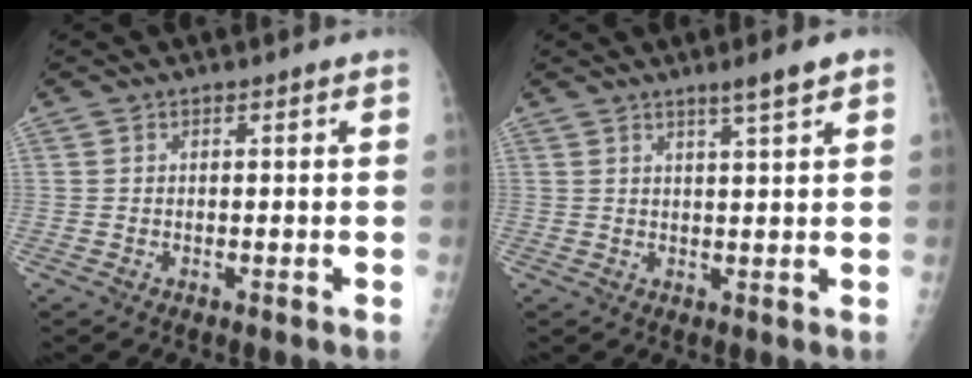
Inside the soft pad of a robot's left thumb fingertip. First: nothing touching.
{"total": 3.7, "force": [2.4, 0.0, 2.9], "torque": [-0.046, -0.011, 0.039]}